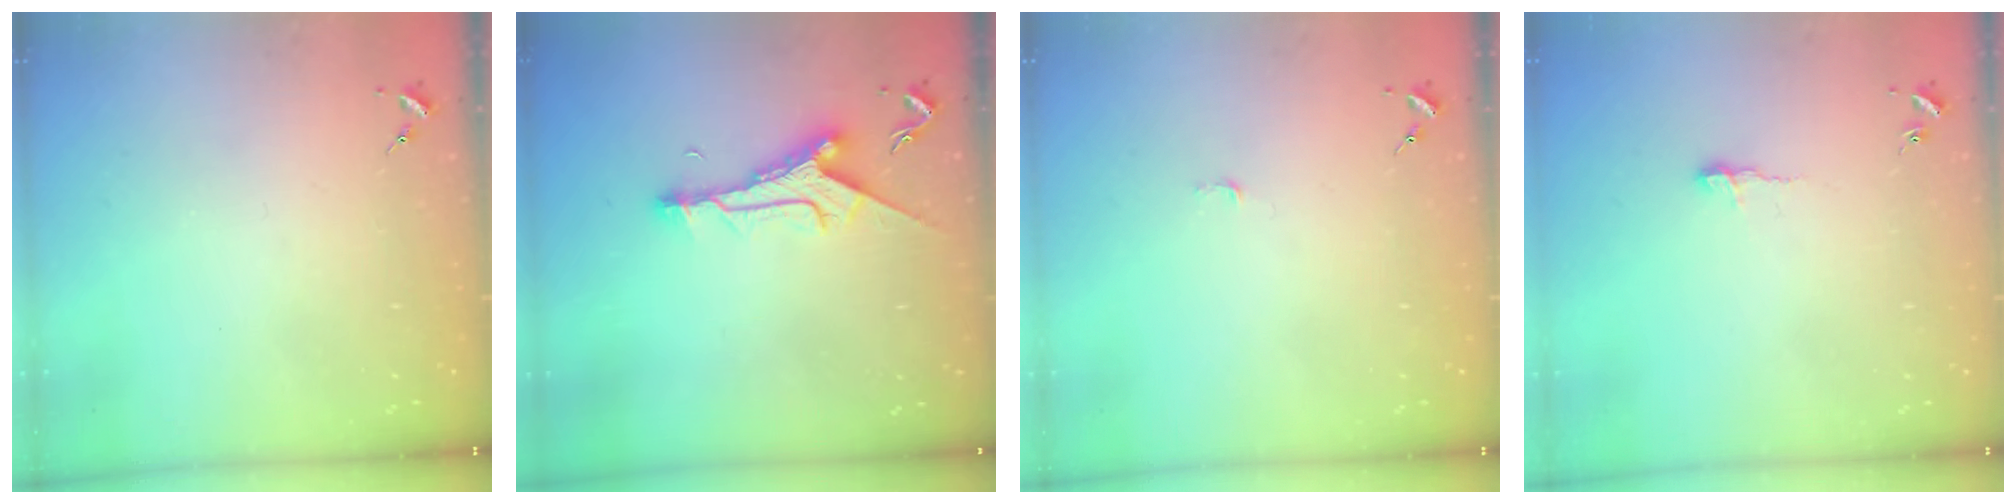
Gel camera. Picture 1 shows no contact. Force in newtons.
{"total": 10.2, "press": 10.2, "slide": 0.8}
{"total": 2.7, "press": 2.7, "slide": 0.3}
{"total": 5.1, "press": 5.1, "slide": 0.5}